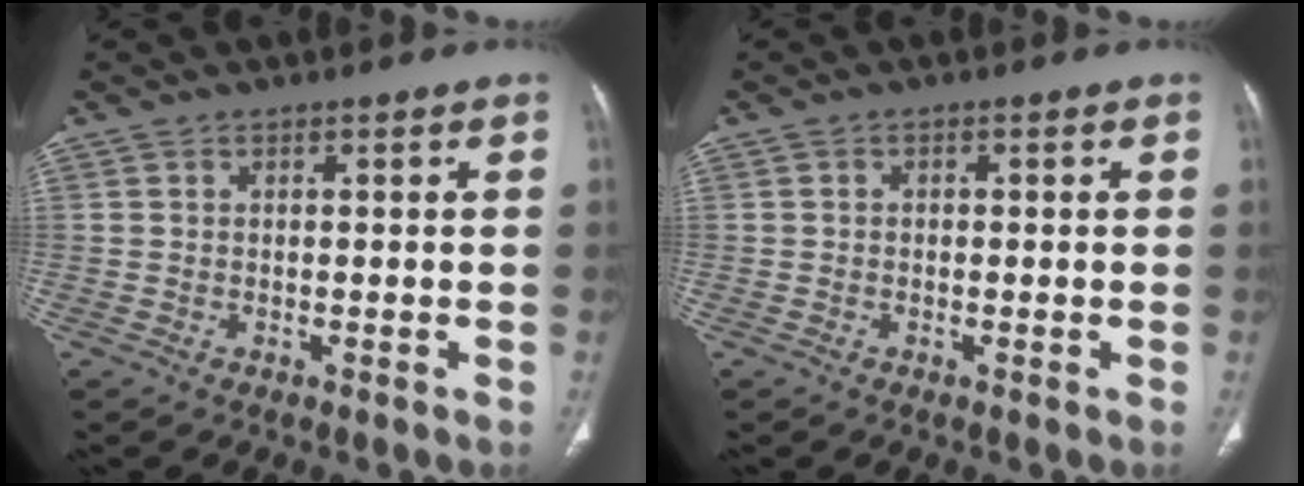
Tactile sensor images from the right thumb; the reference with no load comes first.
{"total": 0.6, "force": [-0.1, 0.5, 0.2], "torque": [0.000, 0.002, -0.005]}